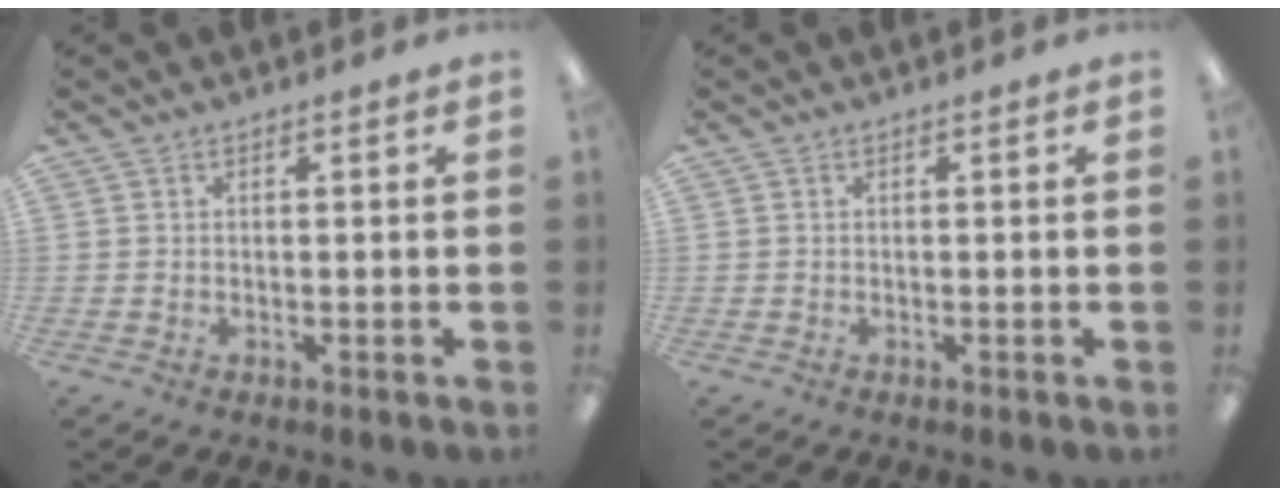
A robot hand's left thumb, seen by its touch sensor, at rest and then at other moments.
{"total": 0.0}